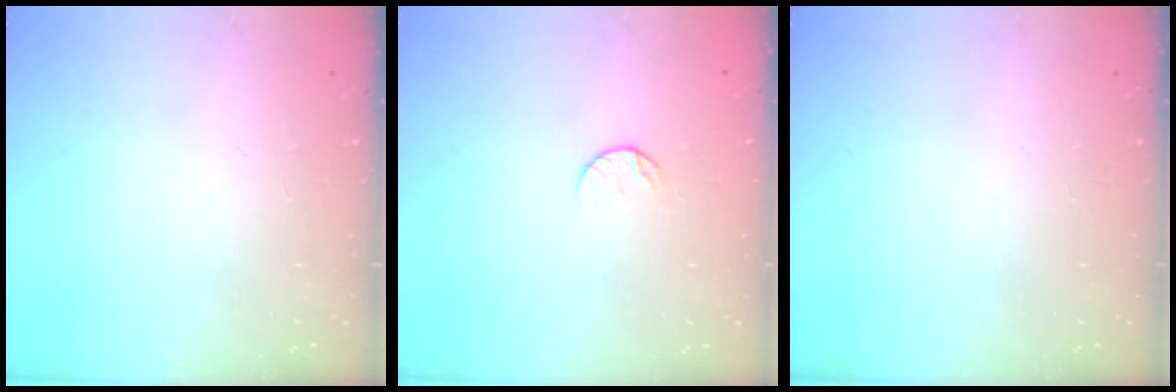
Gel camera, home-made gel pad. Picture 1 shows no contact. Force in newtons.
{"total": 5.6, "press": 5.5, "slide": 0.6}
{"total": 0.0}